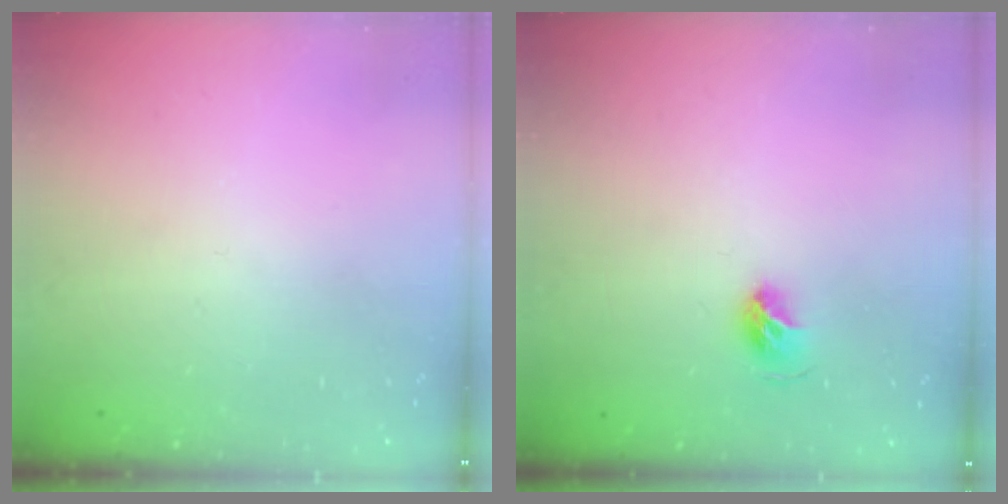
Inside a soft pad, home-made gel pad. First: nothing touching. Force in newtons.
{"total": 6.7, "press": 6.7, "slide": 0.9}